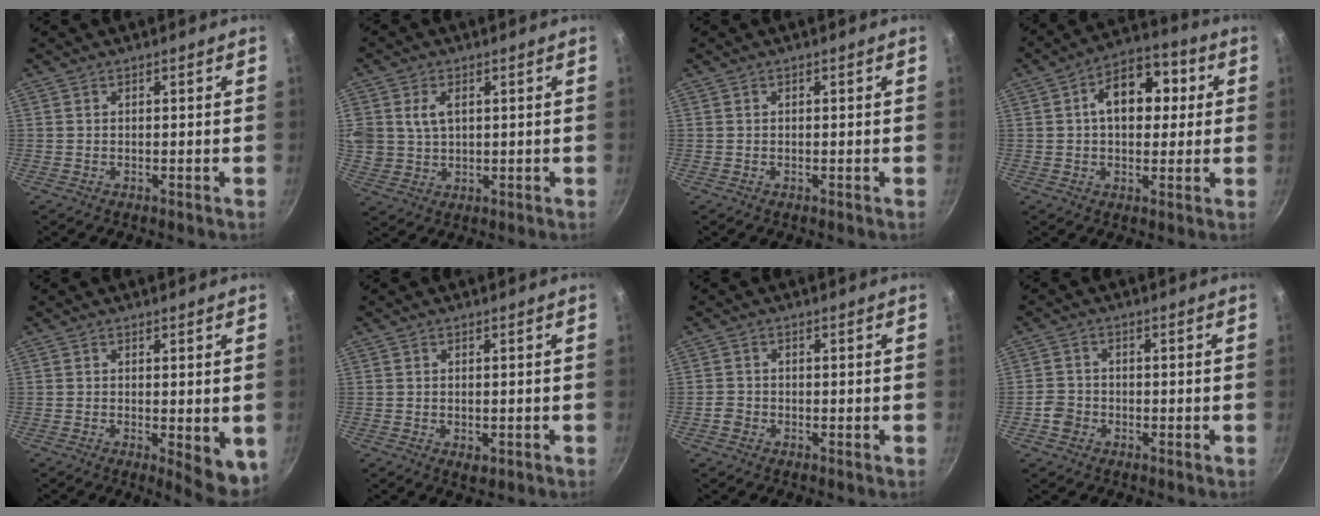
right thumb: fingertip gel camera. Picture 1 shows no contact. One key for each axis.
{"total": 7.1, "fx": 1.9, "fy": 5.1, "fz": 4.5, "tx": -0.083, "ty": -0.005, "tz": 0.047}
{"total": 0.0}
{"total": 12.5, "fx": 2.3, "fy": 7.9, "fz": 9.4, "tx": -0.106, "ty": 0.024, "tz": 0.026}
{"total": 6.4, "fx": -1.4, "fy": 2.0, "fz": 5.9, "tx": -0.073, "ty": -0.017, "tz": -0.015}
{"total": 1.8, "fx": -0.5, "fy": 1.0, "fz": 1.4, "tx": -0.018, "ty": 0.000, "tz": -0.004}
{"total": 1.6, "fx": -0.8, "fy": 1.3, "fz": 0.6, "tx": -0.007, "ty": 0.004, "tz": -0.020}
{"total": 3.3, "fx": -1.3, "fy": 2.7, "fz": 1.2, "tx": -0.009, "ty": 0.011, "tz": -0.030}